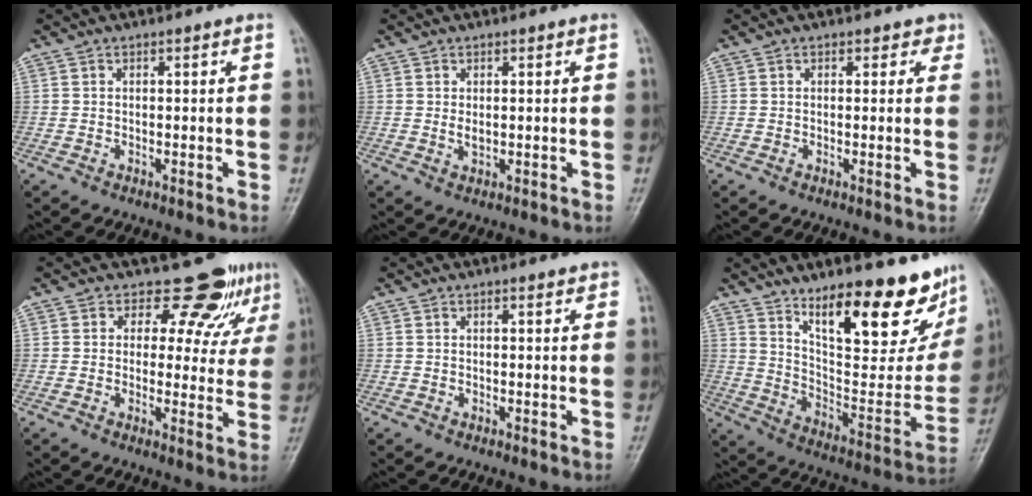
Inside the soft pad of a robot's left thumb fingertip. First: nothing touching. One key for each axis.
{"total": 1.7, "fx": 0.4, "fy": 1.1, "fz": 1.2, "tx": -0.018, "ty": -0.005, "tz": 0.009}
{"total": 2.0, "fx": 1.1, "fy": 1.5, "fz": 0.6, "tx": 0.018, "ty": -0.002, "tz": 0.006}
{"total": 9.4, "fx": 6.8, "fy": 5.2, "fz": 3.9, "tx": -0.006, "ty": -0.043, "tz": 0.078}
{"total": 1.1, "fx": 0.7, "fy": 0.5, "fz": 0.7, "tx": -0.005, "ty": -0.001, "tz": 0.005}
{"total": 25.2, "fx": 16.7, "fy": 8.5, "fz": 16.9, "tx": -0.189, "ty": -0.095, "tz": 0.261}